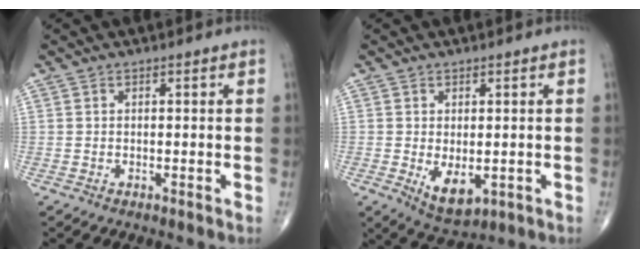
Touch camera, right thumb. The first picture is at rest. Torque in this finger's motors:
{"motor_torque": [-0.19, 0.47, 0.27, 0.39, 0.12]}